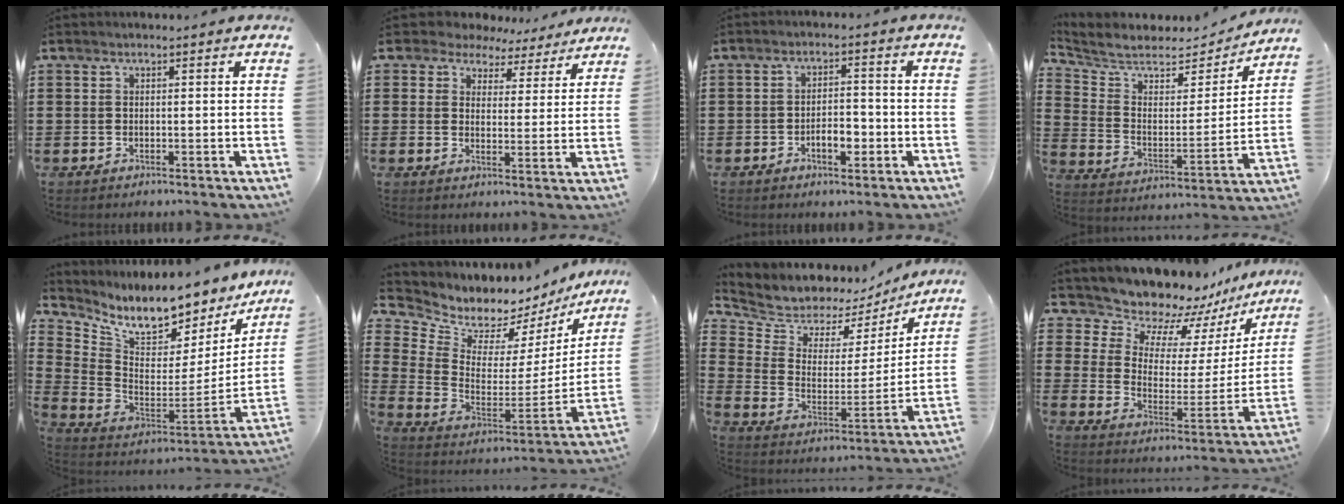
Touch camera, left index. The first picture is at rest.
{"total": 4.8, "force": [4.2, 2.3, 0.5], "torque": [-0.036, -0.017, 0.073]}
{"total": 3.9, "force": [-1.6, 1.9, 3.0], "torque": [-0.047, 0.003, -0.032]}
{"total": 6.0, "force": [5.4, 1.9, 1.8], "torque": [-0.068, -0.036, 0.089]}
{"total": 8.4, "force": [7.1, 2.3, 3.9], "torque": [-0.090, -0.069, 0.115]}
{"total": 5.3, "force": [4.8, 2.3, -0.6], "torque": [-0.029, -0.053, 0.082]}
{"total": 6.4, "force": [5.9, 2.4, -0.5], "torque": [-0.038, -0.049, 0.104]}
{"total": 8.8, "force": [8.4, 2.5, -0.2], "torque": [-0.028, -0.089, 0.145]}